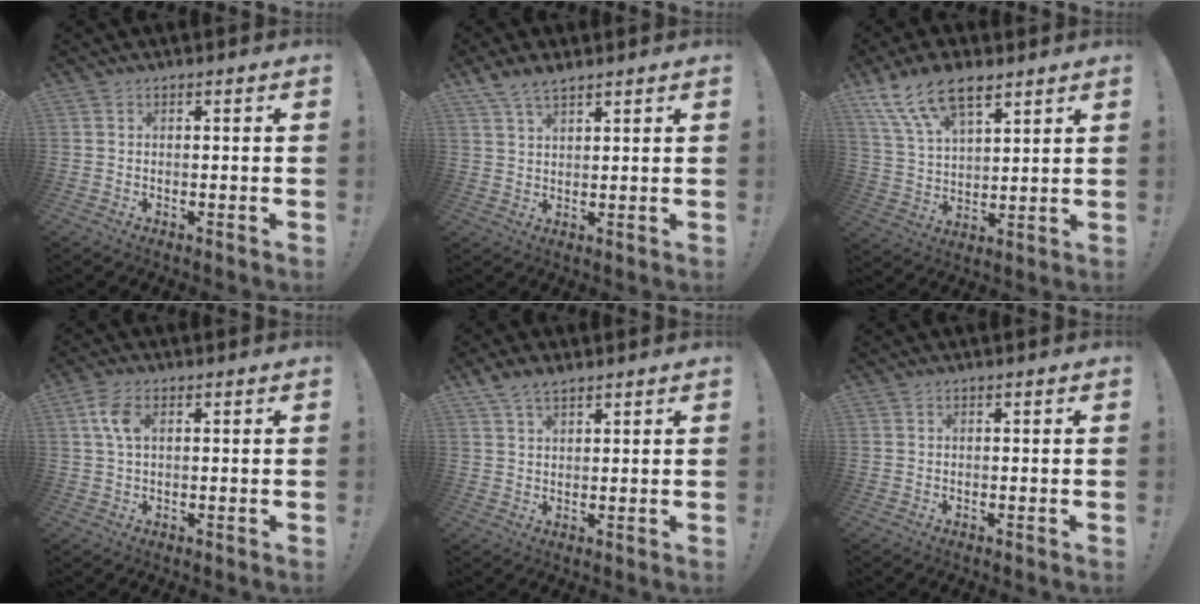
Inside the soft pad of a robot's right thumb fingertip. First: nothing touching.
{"total": 5.0, "force": [3.9, 1.7, 2.7], "torque": [-0.049, -0.019, 0.074]}
{"total": 14.4, "force": [9.6, 6.8, 8.3], "torque": [-0.154, -0.043, 0.177]}
{"total": 5.6, "force": [1.6, 3.0, 4.5], "torque": [-0.100, 0.008, 0.029]}
{"total": 4.6, "force": [3.4, 1.9, 2.5], "torque": [-0.043, -0.014, 0.065]}
{"total": 0.0}